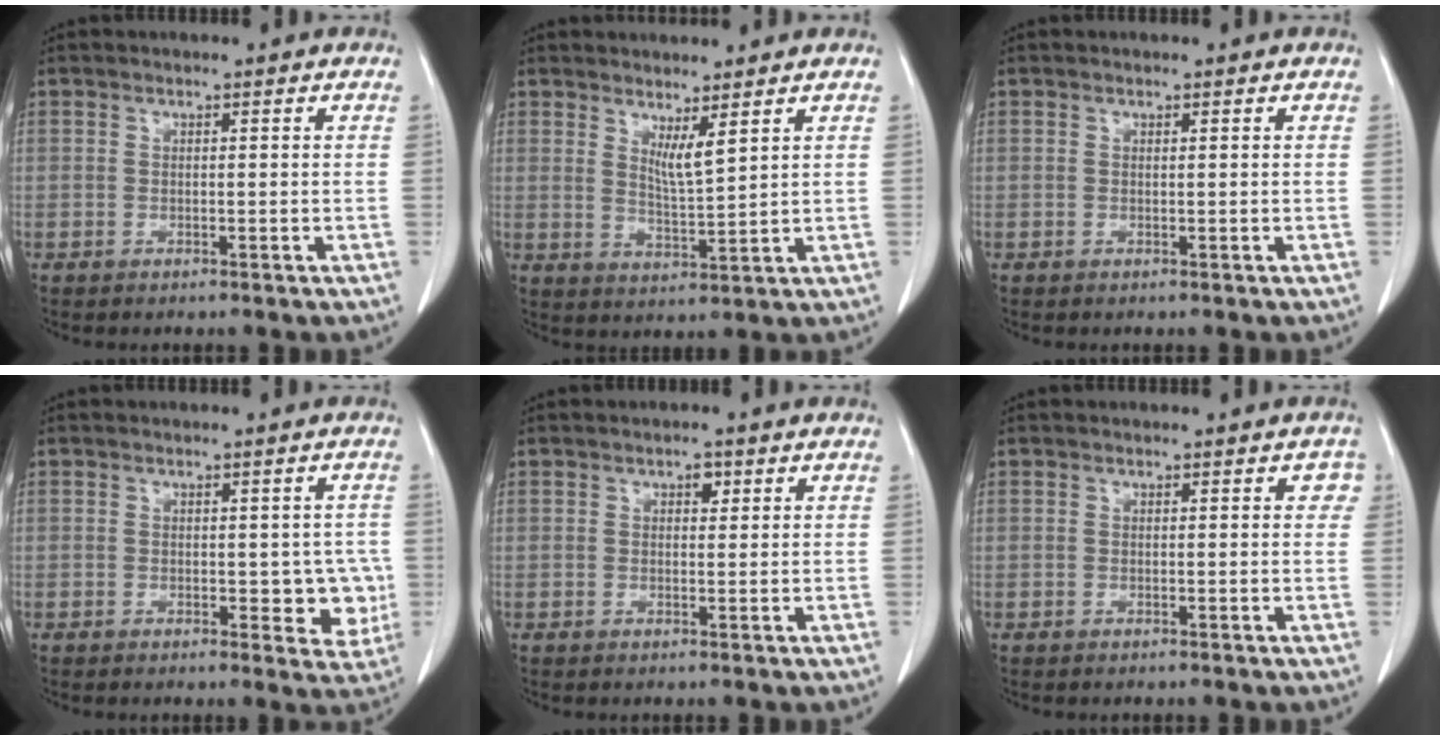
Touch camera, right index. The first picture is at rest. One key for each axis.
{"total": 3.8, "fx": 2.3, "fy": 0.2, "fz": 3.0, "tx": -0.056, "ty": -0.018, "tz": 0.048}
{"total": 0.0}
{"total": 5.7, "fx": -1.1, "fy": 2.9, "fz": 4.8, "tx": -0.037, "ty": 0.005, "tz": -0.011}
{"total": 1.3, "fx": 0.5, "fy": 0.8, "fz": 1.0, "tx": -0.011, "ty": 0.002, "tz": 0.004}
{"total": 1.9, "fx": 0.3, "fy": 0.9, "fz": 1.6, "tx": -0.006, "ty": 0.009, "tz": -0.005}